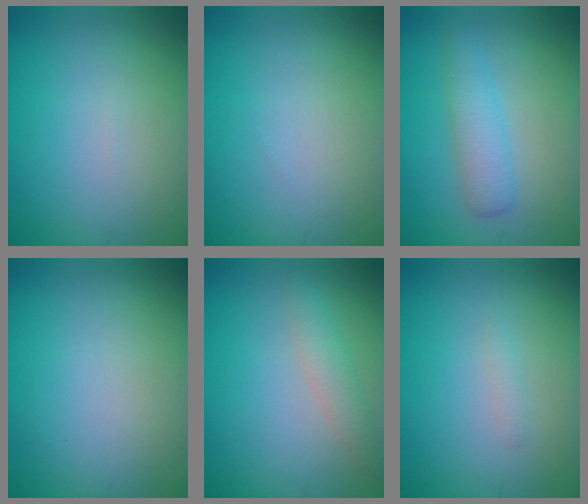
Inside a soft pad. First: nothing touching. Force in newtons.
{"total": 0.0}
{"total": 2.9, "press": 2.9, "slide": 0.1}
{"total": 0.0}
{"total": 2.0, "press": 2.0, "slide": 0.1}
{"total": 0.7, "press": 0.7, "slide": 0.0}